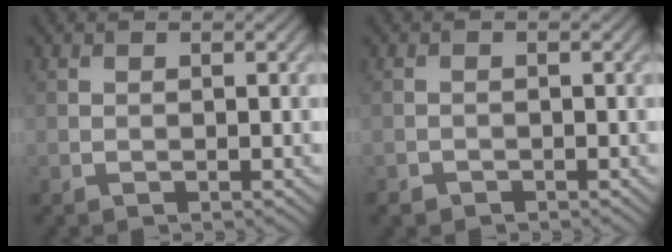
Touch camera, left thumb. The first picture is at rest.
{"total": 1.0, "force": [-0.9, 0.5, 0.0], "torque": [-0.001, -0.003, -0.018]}